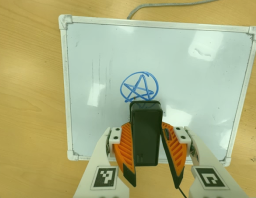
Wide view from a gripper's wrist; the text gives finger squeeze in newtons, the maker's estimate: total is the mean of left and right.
{"total": 5.8, "left": 4.9, "right": 6.7}